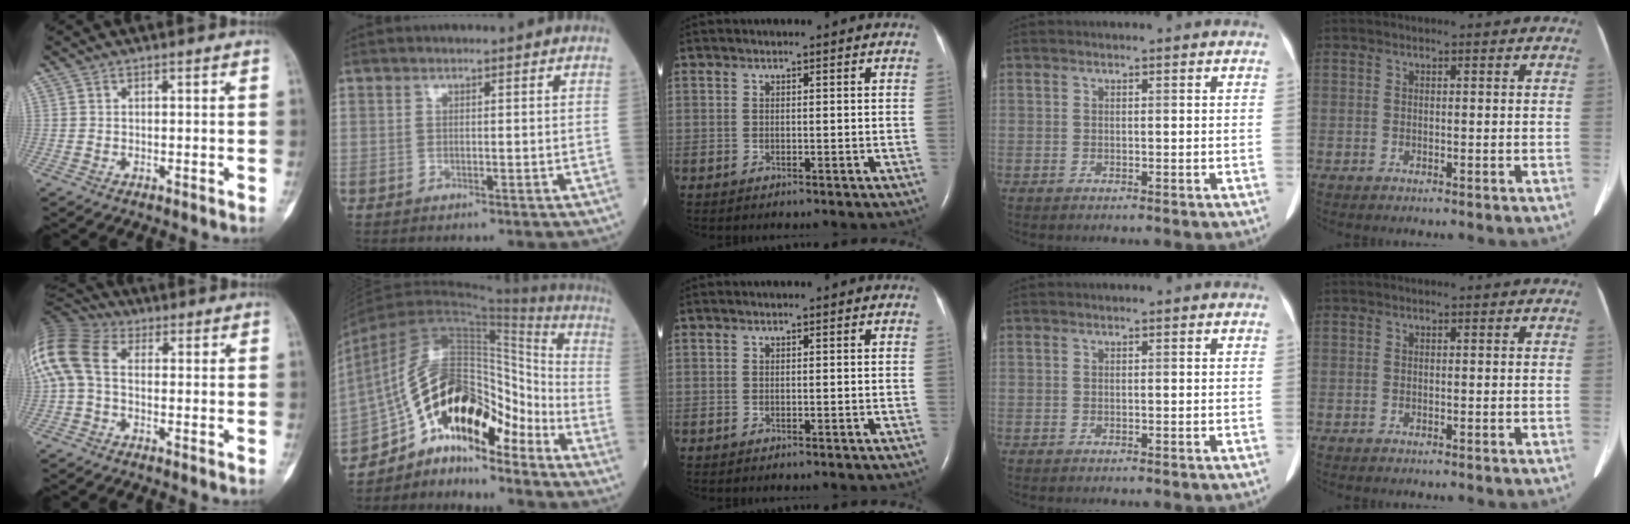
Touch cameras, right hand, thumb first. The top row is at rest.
{"thumb": {"total": 13.9, "force": [0.9, 8.8, 10.6], "torque": [-0.253, 0.030, 0.003]}, "index": {"total": 18.0, "force": [-12.3, 6.5, 11.5], "torque": [-0.208, 0.054, -0.216]}}